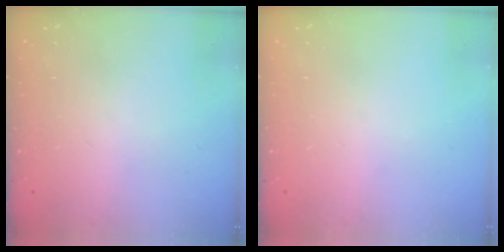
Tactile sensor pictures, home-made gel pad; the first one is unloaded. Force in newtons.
{"total": 0.0}